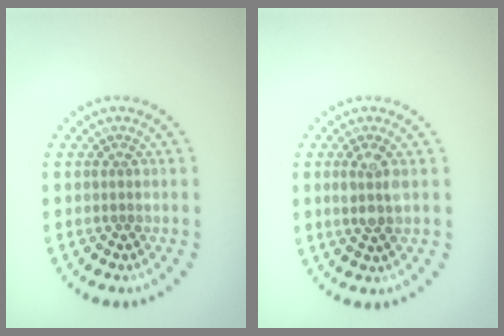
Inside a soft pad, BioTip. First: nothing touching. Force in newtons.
{"total": 2.2, "press": 2.0, "slide": 1.0}